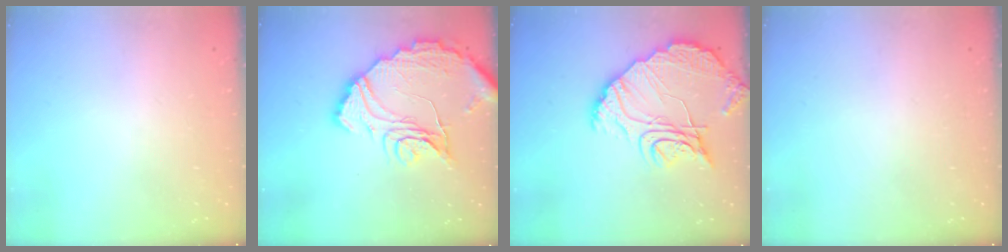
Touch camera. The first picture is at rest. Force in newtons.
{"total": 16.6, "press": 16.6, "slide": 1.0}
{"total": 14.9, "press": 14.8, "slide": 1.2}
{"total": 0.0}